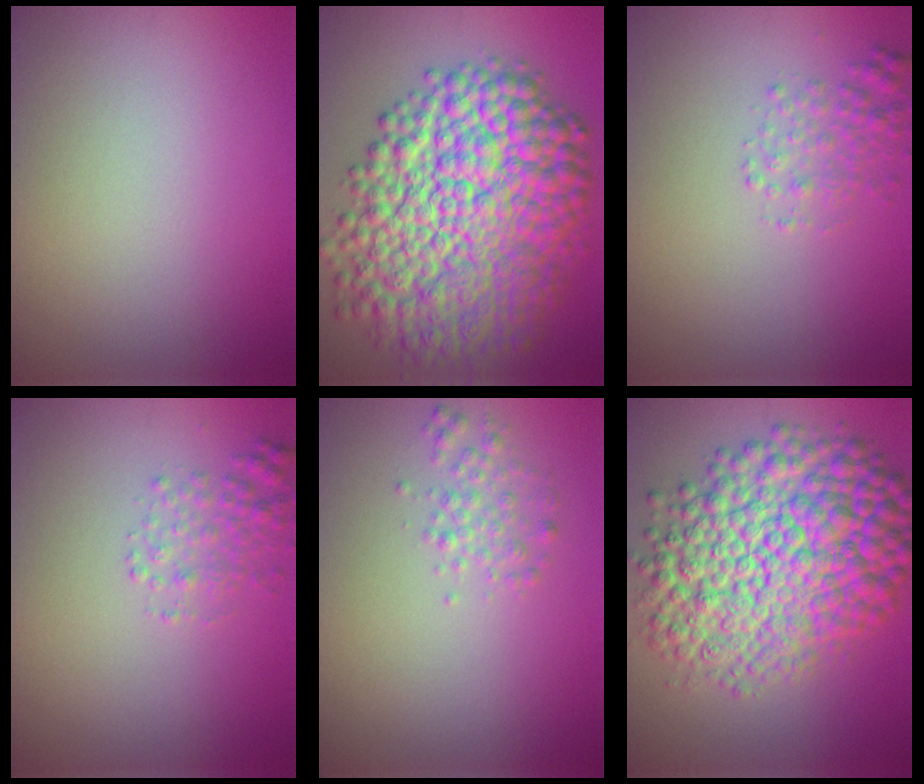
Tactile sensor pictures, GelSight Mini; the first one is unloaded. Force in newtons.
{"total": 15.5, "press": 15.5, "slide": 0.1}
{"total": 2.0, "press": 2.0, "slide": 0.1}
{"total": 2.0, "press": 2.0, "slide": 0.1}
{"total": 1.7, "press": 1.7, "slide": 0.0}
{"total": 13.6, "press": 13.6, "slide": 0.1}